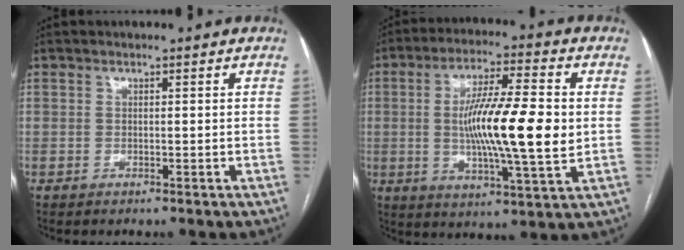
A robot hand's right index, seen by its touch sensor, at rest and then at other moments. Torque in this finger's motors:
{"motor_torque": [0.57, 0.00, 0.43, 0.17]}